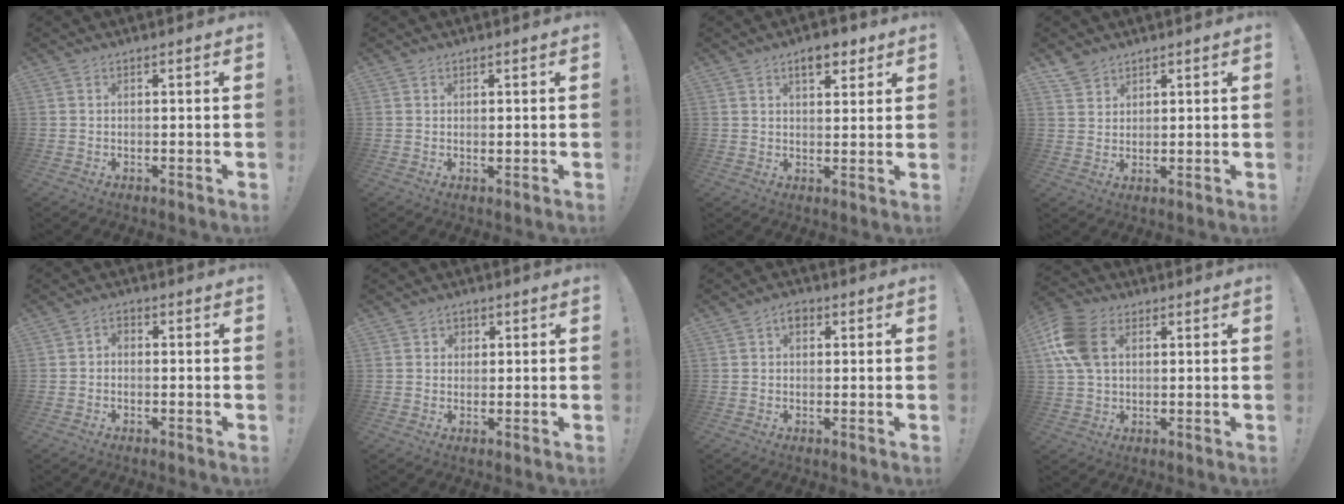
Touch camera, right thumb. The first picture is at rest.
{"total": 0.6, "force": [0.4, 0.4, 0.1], "torque": [-0.001, -0.001, 0.008]}
{"total": 6.2, "force": [3.9, 3.1, 3.7], "torque": [-0.034, -0.018, 0.064]}
{"total": 4.3, "force": [3.5, 2.5, 0.7], "torque": [-0.009, -0.019, 0.066]}
{"total": 2.0, "force": [-1.4, 0.9, 1.0], "torque": [-0.022, 0.008, -0.024]}
{"total": 2.3, "force": [0.7, 2.1, 0.4], "torque": [-0.006, -0.002, 0.011]}
{"total": 3.2, "force": [1.1, 2.0, 2.2], "torque": [-0.034, 0.005, 0.017]}
{"total": 12.8, "force": [3.6, 8.6, 8.8], "torque": [-0.189, 0.006, 0.070]}